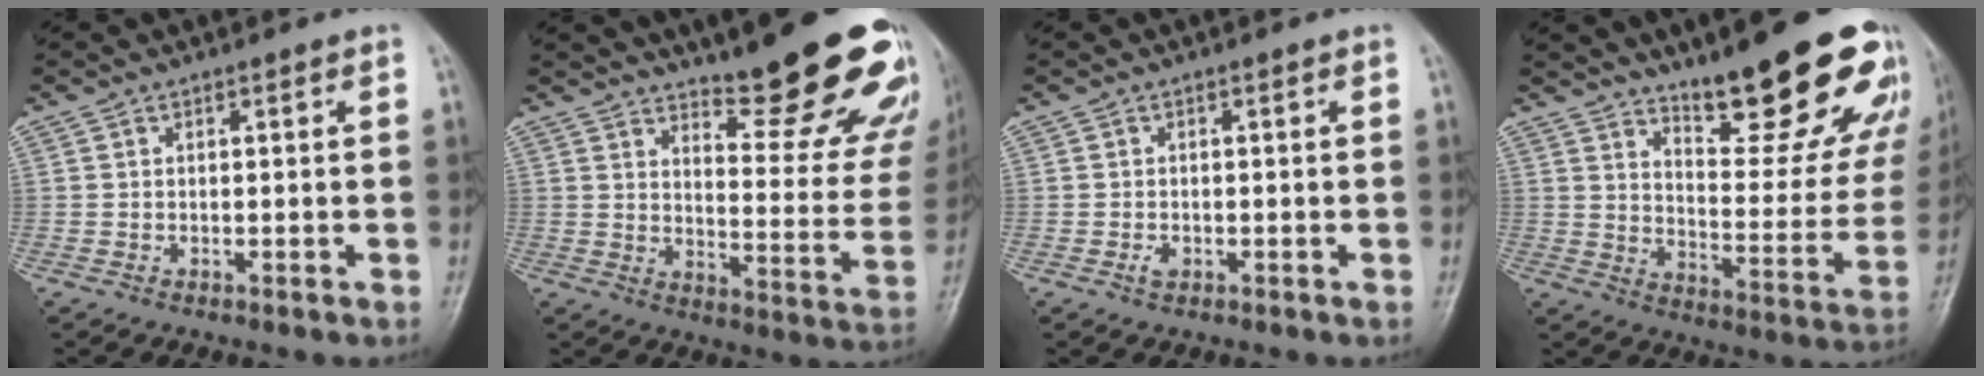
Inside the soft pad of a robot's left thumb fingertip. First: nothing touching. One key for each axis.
{"total": 24.2, "fx": 17.9, "fy": 6.2, "fz": 15.1, "tx": -0.156, "ty": -0.122, "tz": 0.228}
{"total": 1.2, "fx": -0.4, "fy": 0.8, "fz": 0.8, "tx": -0.012, "ty": 0.000, "tz": -0.007}
{"total": 22.1, "fx": 15.7, "fy": 6.1, "fz": 14.3, "tx": -0.147, "ty": -0.104, "tz": 0.222}